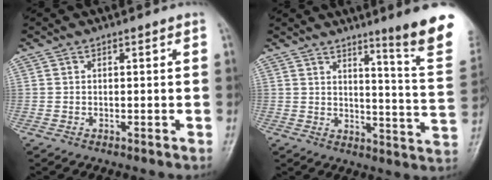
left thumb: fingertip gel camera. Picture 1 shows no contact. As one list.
[{"total": 14.9, "force": [10.2, 0.0, 10.9], "torque": [-0.123, -0.086, 0.129]}]